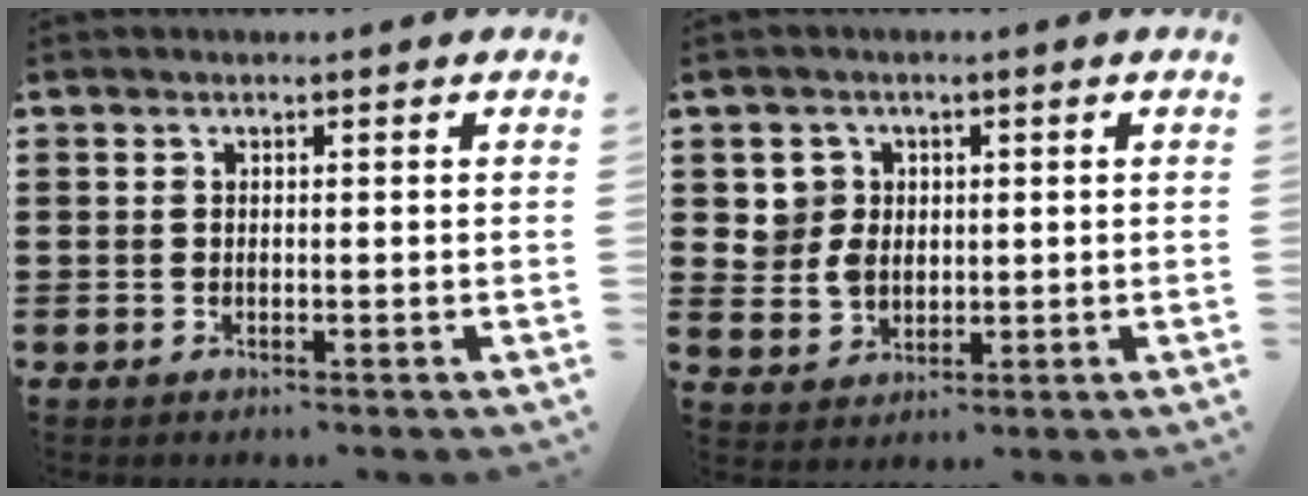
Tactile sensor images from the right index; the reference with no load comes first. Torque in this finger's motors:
{"motor_torque": [0.54, -0.02, 0.16, 0.05]}